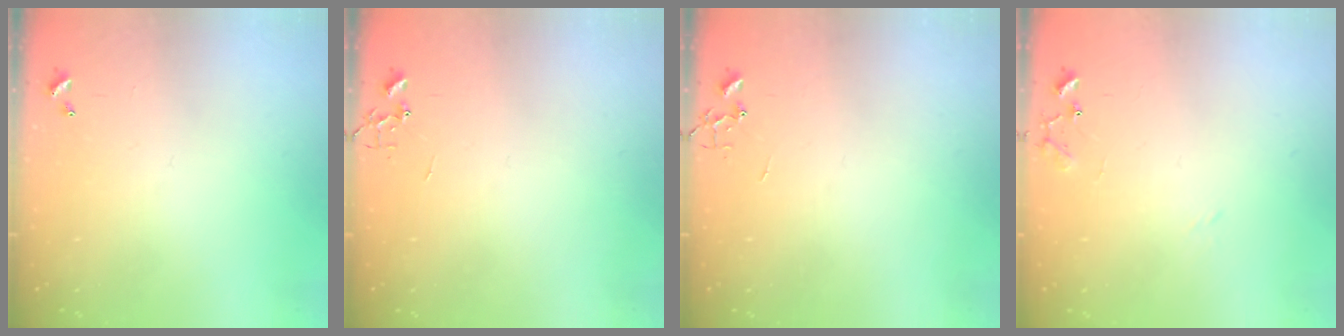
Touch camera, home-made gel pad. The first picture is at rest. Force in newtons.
{"total": 0.0}
{"total": 0.0}
{"total": 9.5, "press": 9.5, "slide": 0.7}